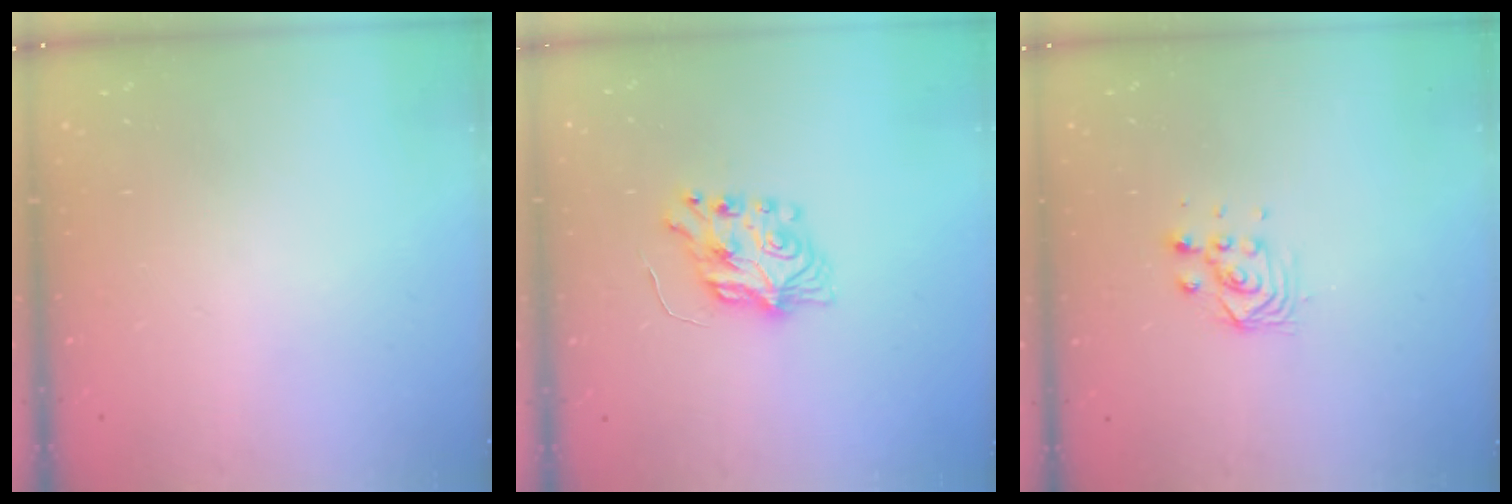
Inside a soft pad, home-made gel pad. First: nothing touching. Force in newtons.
{"total": 7.3, "press": 7.3, "slide": 0.3}
{"total": 2.9, "press": 2.8, "slide": 0.8}